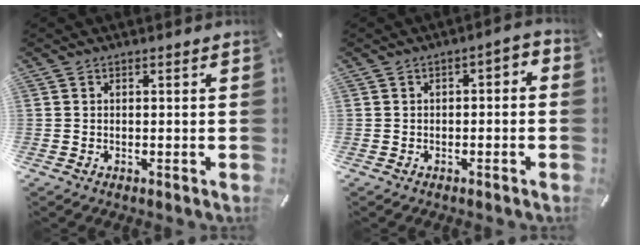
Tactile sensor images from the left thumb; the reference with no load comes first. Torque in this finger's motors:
{"motor_torque": [-0.12, -0.19, 0.05, 0.08, 0.04]}